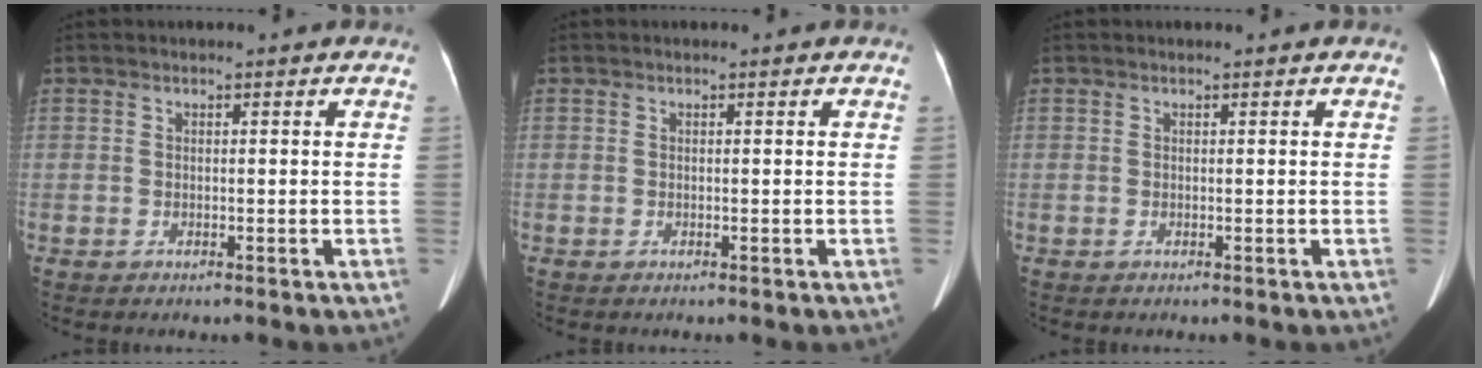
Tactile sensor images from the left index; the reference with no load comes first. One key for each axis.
{"total": 0.0}
{"total": 0.0}